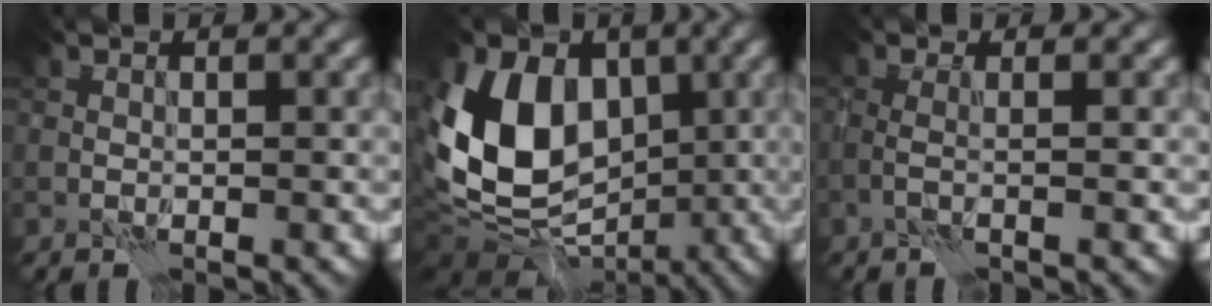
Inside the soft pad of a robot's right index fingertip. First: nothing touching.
{"total": 11.7, "force": [-0.5, 8.7, 7.8], "torque": [-0.136, -0.001, -0.035]}
{"total": 1.1, "force": [-0.5, -0.1, 0.9], "torque": [-0.016, 0.001, -0.018]}